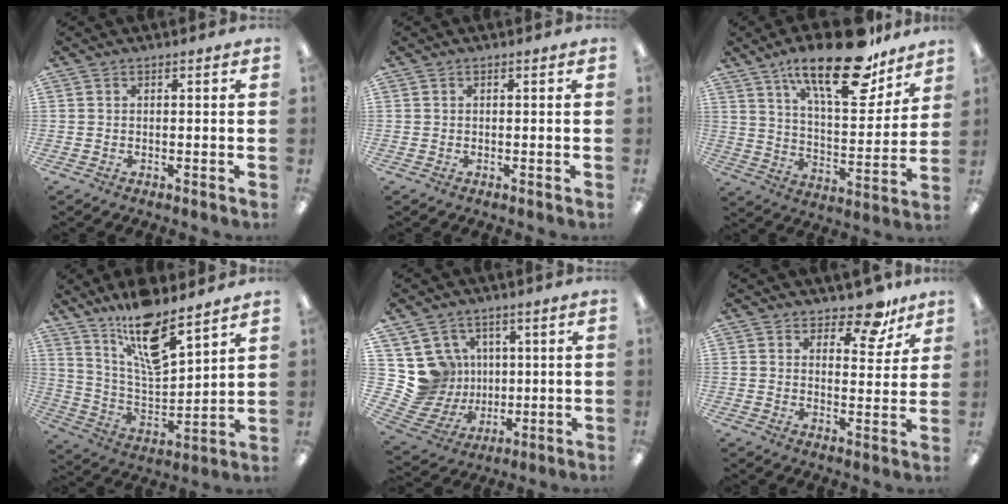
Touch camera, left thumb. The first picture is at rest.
{"total": 0.0}
{"total": 26.0, "force": [16.8, 9.5, 17.4], "torque": [-0.276, -0.092, 0.280]}
{"total": 15.3, "force": [11.5, 4.7, 9.0], "torque": [-0.159, -0.068, 0.195]}
{"total": 12.3, "force": [3.2, 11.6, 2.3], "torque": [-0.085, -0.030, 0.073]}
{"total": 9.0, "force": [6.9, 4.0, 4.2], "torque": [-0.048, -0.041, 0.118]}